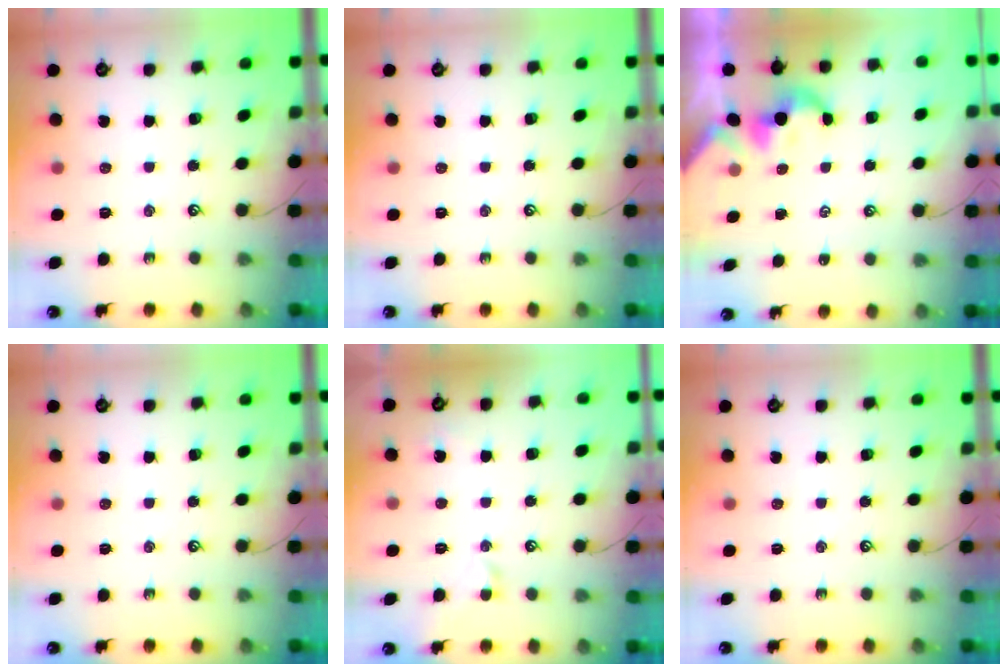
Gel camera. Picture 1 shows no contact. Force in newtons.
{"total": 0.0}
{"total": 1.7, "press": 1.6, "slide": 0.2}
{"total": 0.0}
{"total": 1.3, "press": 1.2, "slide": 0.4}
{"total": 0.0}